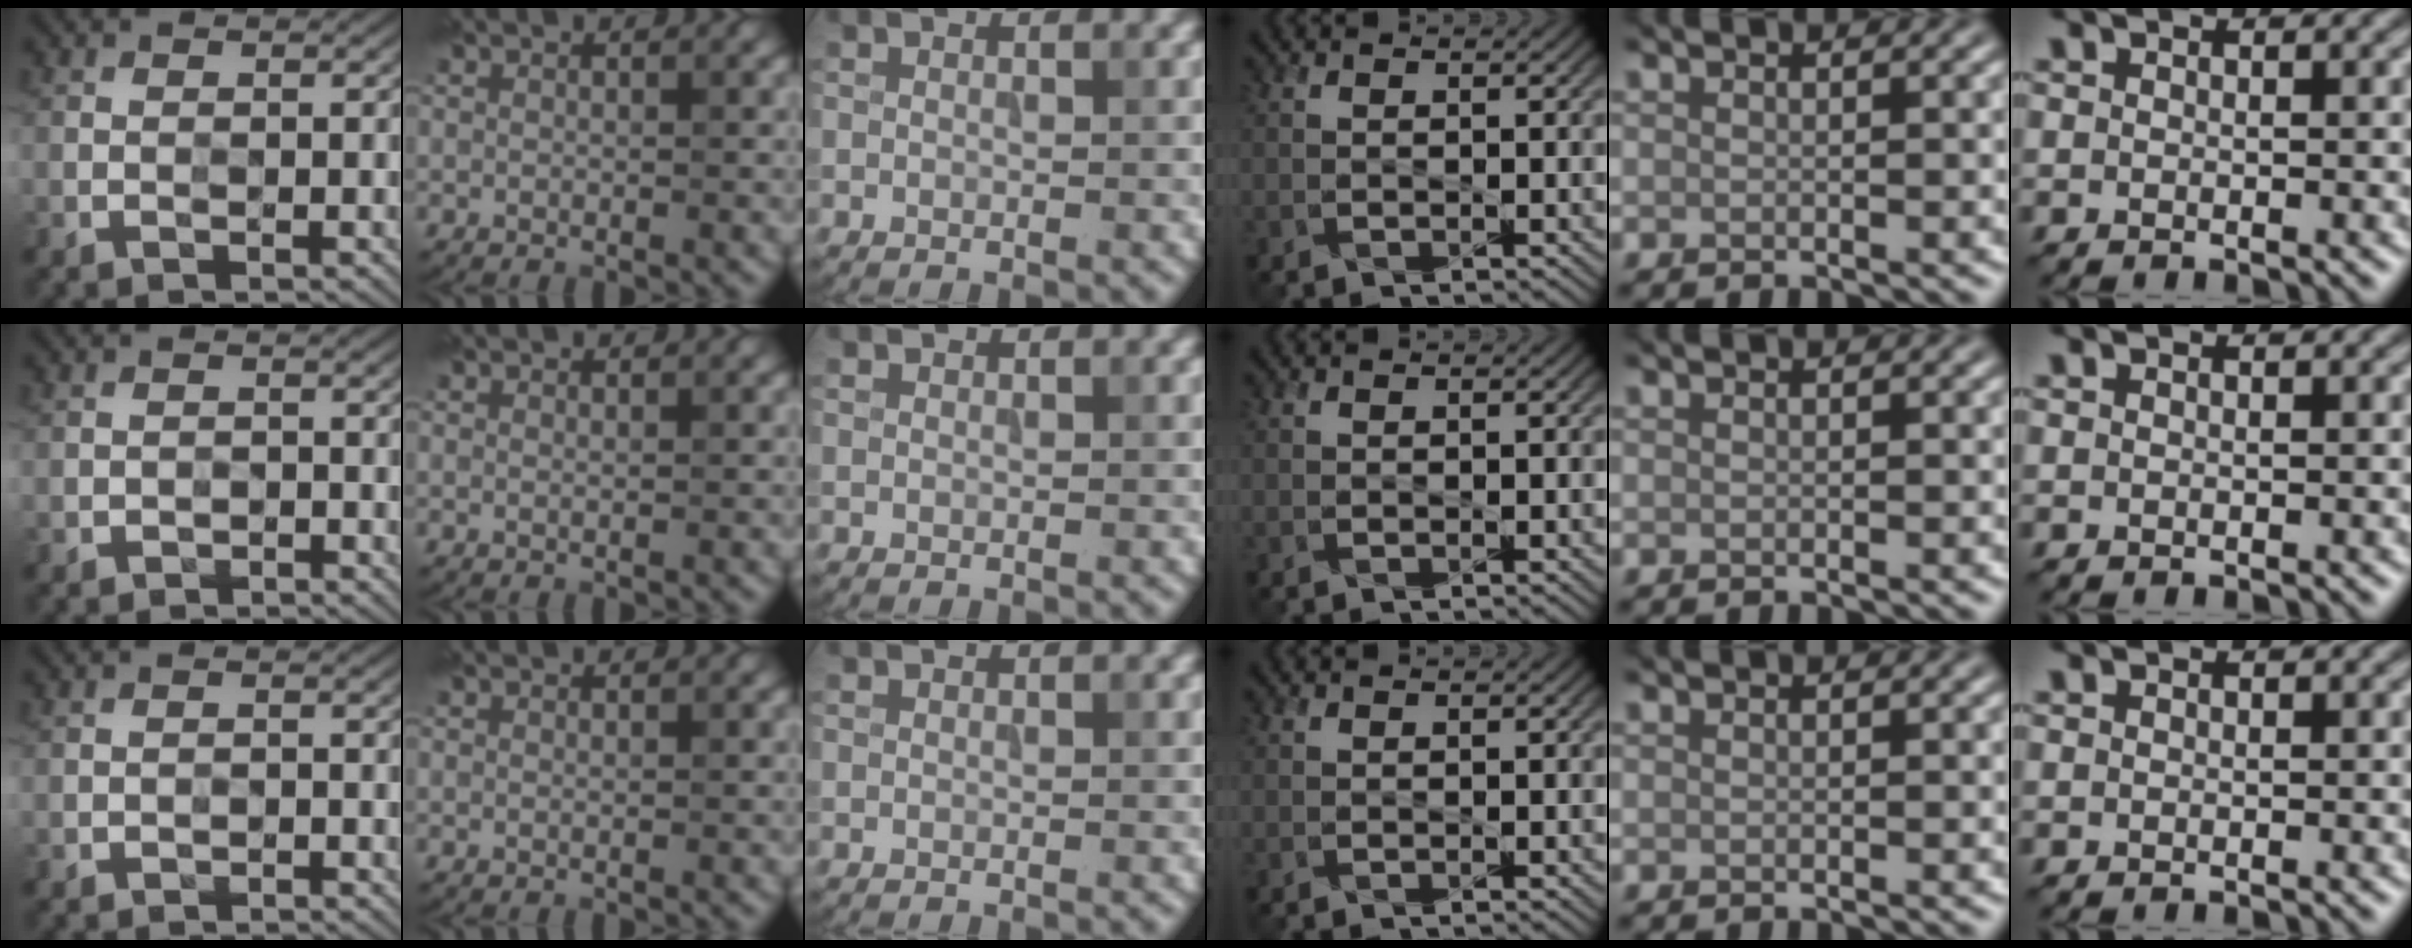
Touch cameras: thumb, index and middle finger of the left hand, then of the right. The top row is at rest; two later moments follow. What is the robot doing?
{"motion": "press", "object": "stopwatch"}